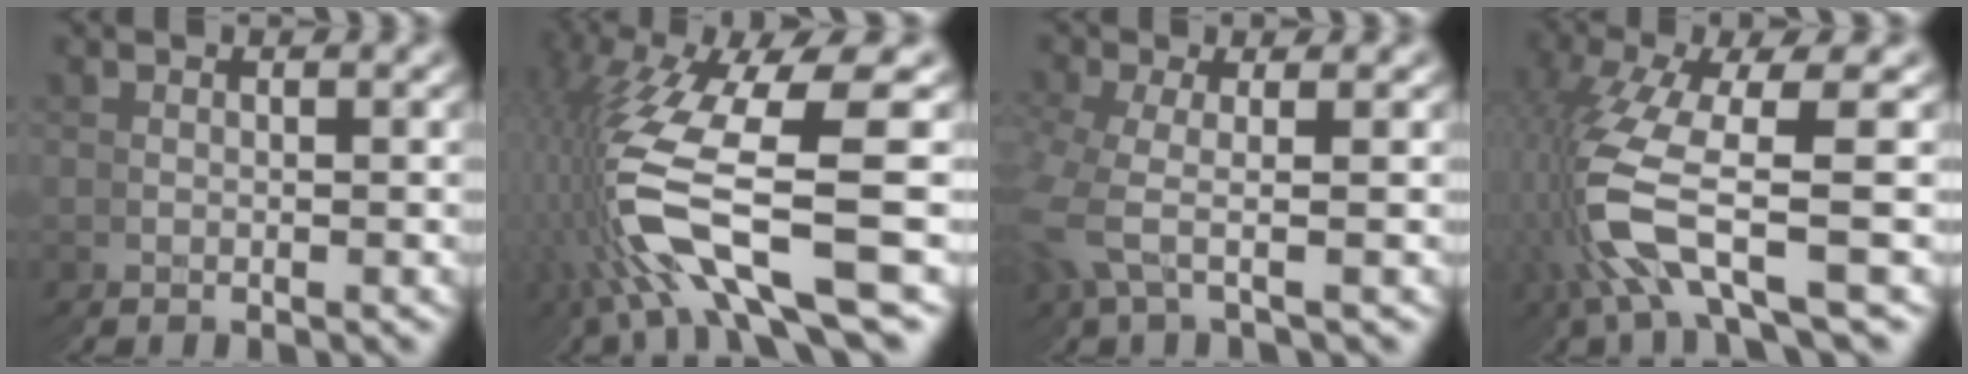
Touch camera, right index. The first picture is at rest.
{"total": 11.9, "force": [-1.6, 6.5, 9.8], "torque": [-0.232, -0.024, -0.018]}
{"total": 1.5, "force": [1.1, 0.7, 0.8], "torque": [-0.048, -0.005, 0.020]}
{"total": 6.9, "force": [-1.0, 3.4, 6.0], "torque": [-0.158, -0.019, -0.008]}